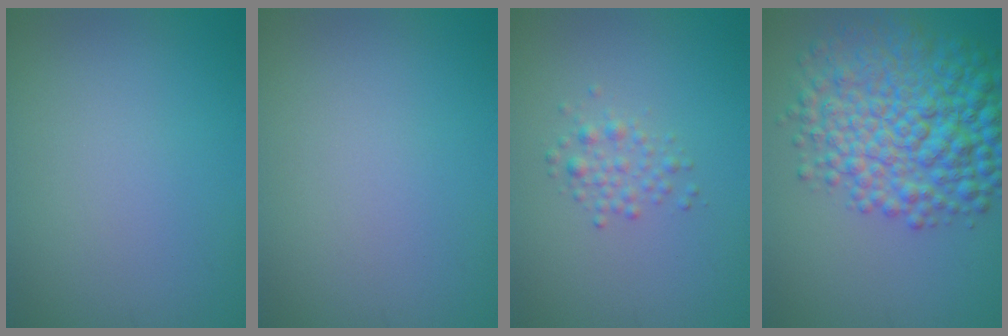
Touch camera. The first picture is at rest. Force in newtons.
{"total": 0.0}
{"total": 1.6, "press": 1.6, "slide": 0.0}
{"total": 9.4, "press": 9.4, "slide": 0.2}